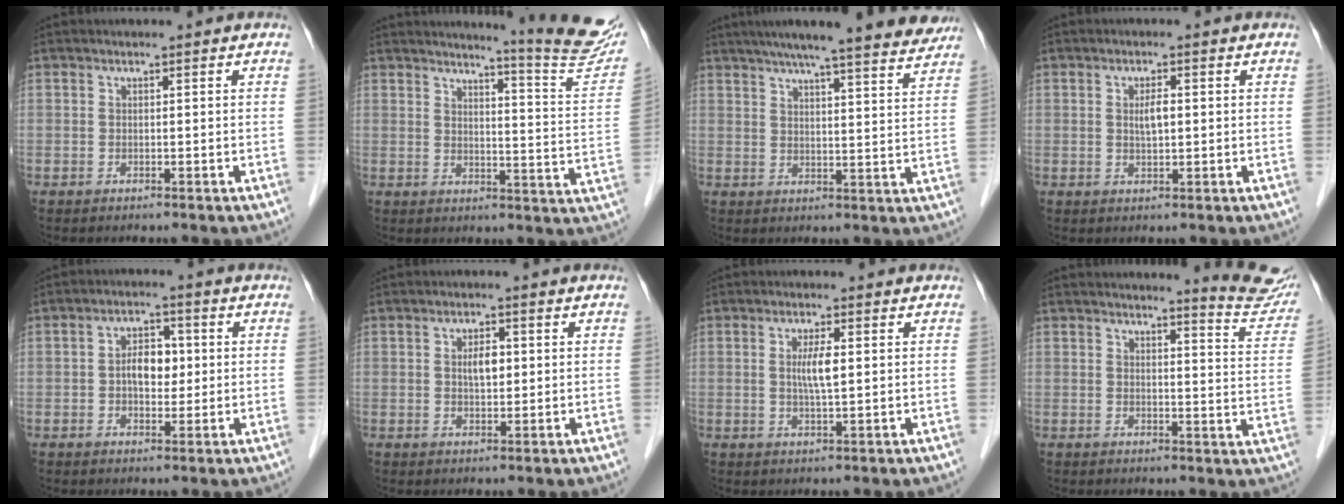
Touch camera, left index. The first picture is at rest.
{"total": 14.1, "force": [13.2, -1.2, 4.9], "torque": [-0.060, -0.086, 0.141]}
{"total": 20.0, "force": [17.5, 1.4, 9.6], "torque": [-0.140, 0.004, 0.220]}
{"total": 2.4, "force": [0.3, 0.7, 2.2], "torque": [-0.040, 0.001, 0.006]}
{"total": 4.9, "force": [0.1, 3.0, 3.9], "torque": [-0.070, 0.014, 0.001]}
{"total": 3.0, "force": [0.4, 1.4, 2.7], "torque": [-0.046, 0.005, 0.007]}
{"total": 3.7, "force": [0.5, 0.4, 3.6], "torque": [-0.067, -0.001, 0.008]}
{"total": 8.6, "force": [8.4, -0.1, 1.9], "torque": [-0.013, -0.056, 0.078]}